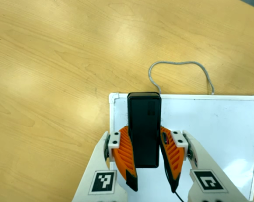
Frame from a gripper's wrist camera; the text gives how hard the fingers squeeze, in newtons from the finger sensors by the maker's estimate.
{"total": 11.8, "left": 9.8, "right": 13.8}